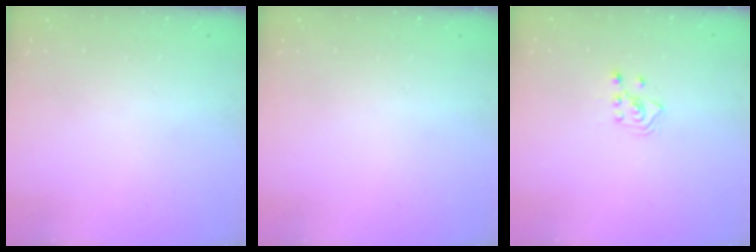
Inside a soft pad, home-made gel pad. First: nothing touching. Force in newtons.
{"total": 0.0}
{"total": 3.7, "press": 3.6, "slide": 0.8}